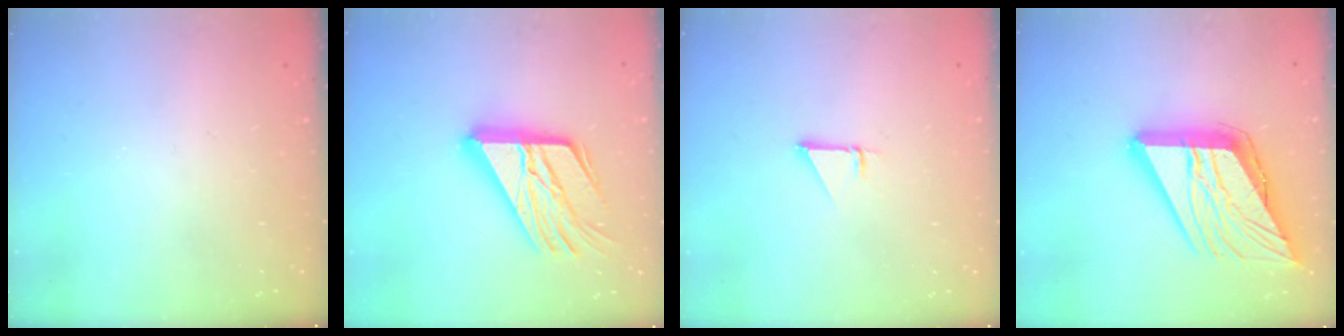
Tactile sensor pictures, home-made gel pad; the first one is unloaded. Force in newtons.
{"total": 21.7, "press": 21.6, "slide": 2.2}
{"total": 0.9, "press": 0.9, "slide": 0.1}
{"total": 24.2, "press": 24.1, "slide": 2.8}